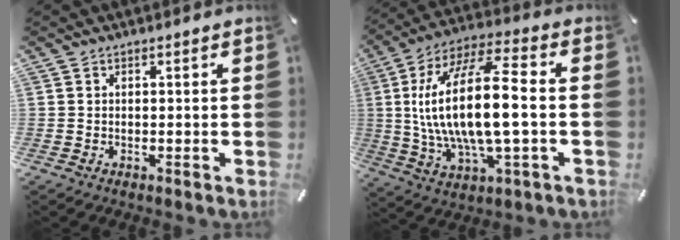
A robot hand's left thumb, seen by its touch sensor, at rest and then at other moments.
{"total": 21.6, "force": [0.0, 8.6, 19.8], "torque": [-0.391, 0.000, -0.006]}